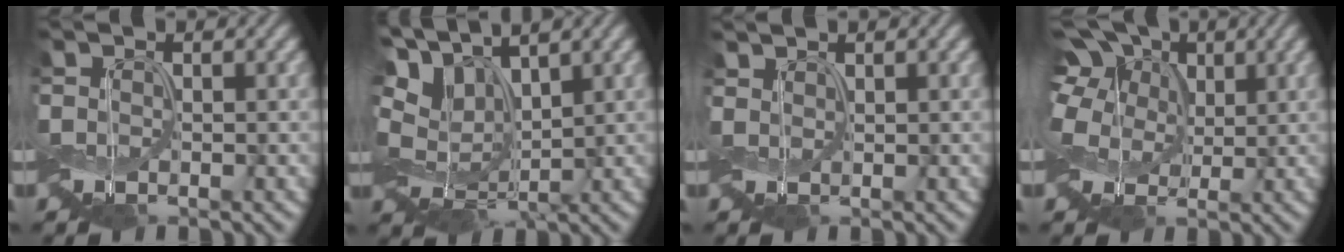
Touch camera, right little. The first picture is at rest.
{"total": 8.1, "force": [3.6, 4.3, 5.9], "torque": [-0.127, 0.015, 0.064]}
{"total": 0.7, "force": [0.6, -0.2, -0.2], "torque": [0.001, 0.002, 0.013]}
{"total": 8.6, "force": [3.1, 6.0, 5.4], "torque": [-0.122, 0.030, 0.033]}